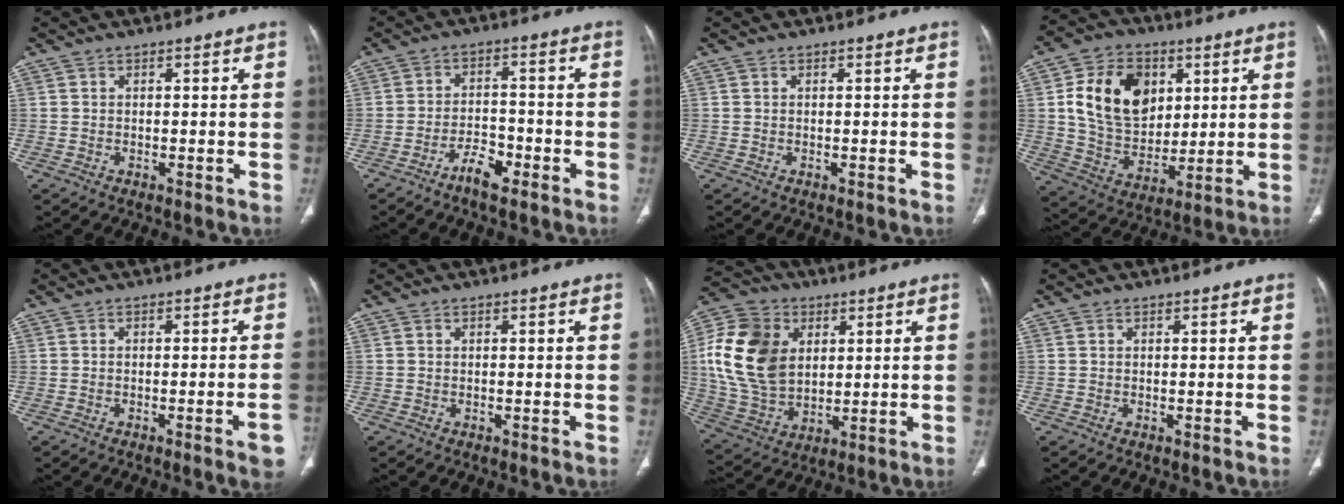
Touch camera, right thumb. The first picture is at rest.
{"total": 3.4, "force": [-2.5, 1.1, 1.9], "torque": [-0.038, 0.020, -0.045]}
{"total": 0.0}
{"total": 17.6, "force": [4.8, 12.9, 10.9], "torque": [-0.152, -0.012, 0.093]}
{"total": 4.6, "force": [-2.2, 0.4, 4.0], "torque": [-0.051, 0.009, -0.029]}
{"total": 0.0}
{"total": 19.0, "force": [4.2, 13.8, 12.4], "torque": [-0.230, -0.004, 0.085]}
{"total": 0.0}